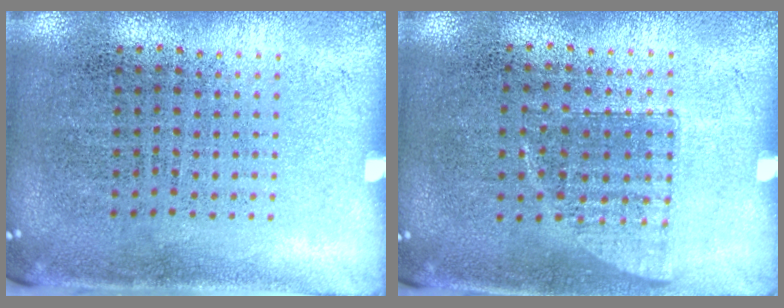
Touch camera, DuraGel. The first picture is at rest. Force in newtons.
{"total": 0.8, "press": 0.7, "slide": 0.3}